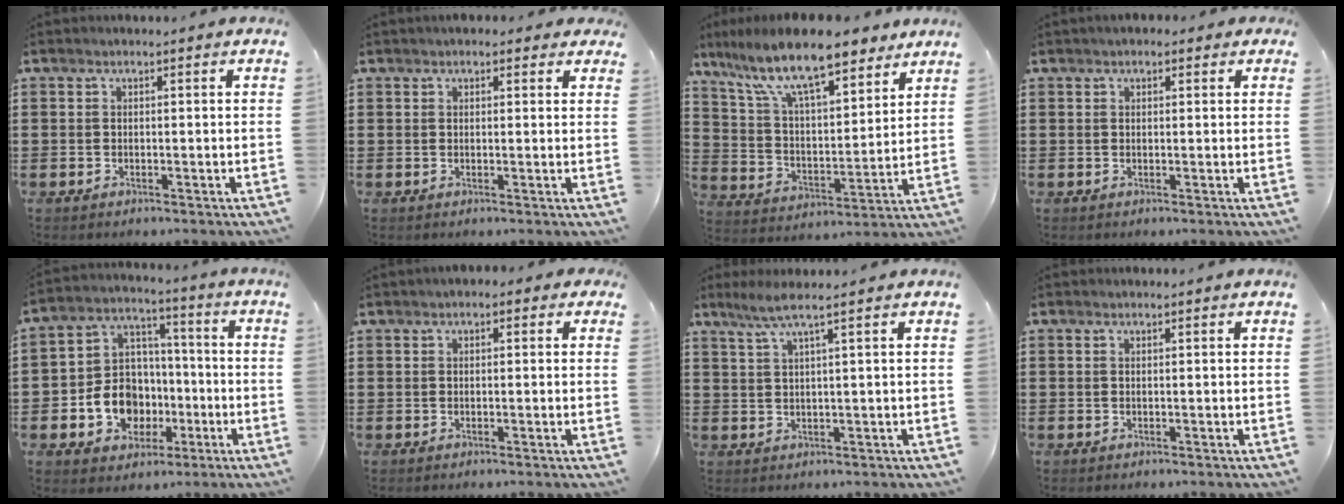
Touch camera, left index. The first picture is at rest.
{"total": 1.6, "force": [1.2, 0.9, 0.6], "torque": [-0.015, 0.009, 0.022]}
{"total": 13.2, "force": [10.3, 2.9, 7.7], "torque": [-0.186, -0.041, 0.180]}
{"total": 1.3, "force": [0.8, 0.9, 0.6], "torque": [-0.014, 0.008, 0.014]}
{"total": 10.1, "force": [-3.0, 8.8, 3.9], "torque": [-0.112, 0.020, -0.049]}
{"total": 1.2, "force": [0.0, 0.9, 0.9], "torque": [-0.019, 0.008, -0.002]}
{"total": 3.8, "force": [2.2, -0.3, 3.1], "torque": [-0.068, 0.001, 0.038]}
{"total": 0.0}